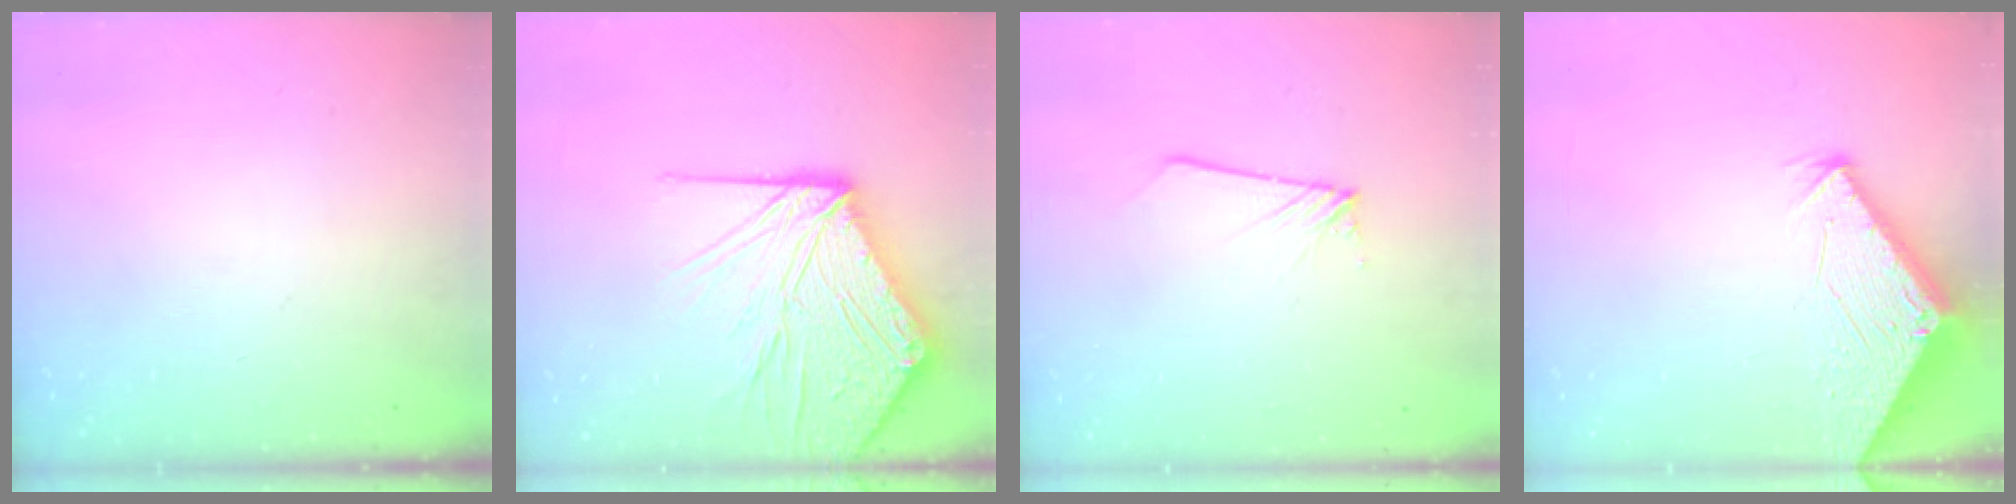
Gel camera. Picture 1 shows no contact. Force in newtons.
{"total": 21.9, "press": 21.7, "slide": 2.3}
{"total": 1.6, "press": 1.6, "slide": 0.1}
{"total": 2.9, "press": 2.9, "slide": 0.1}